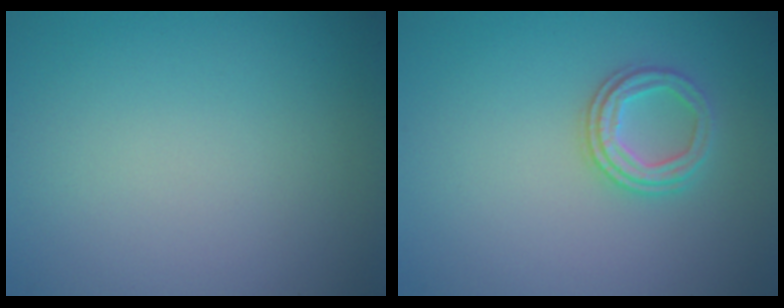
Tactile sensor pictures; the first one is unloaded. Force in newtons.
{"total": 2.5, "press": 2.4, "slide": 0.9}